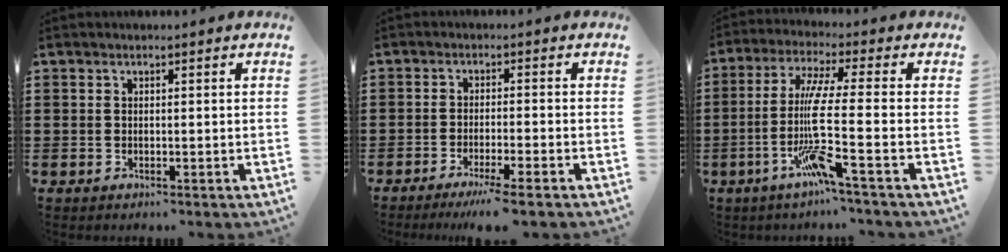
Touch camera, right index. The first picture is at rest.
{"total": 3.5, "force": [-2.7, -0.6, 2.1], "torque": [-0.041, -0.012, -0.050]}
{"total": 9.6, "force": [-2.8, -0.5, 9.1], "torque": [-0.196, -0.016, -0.063]}